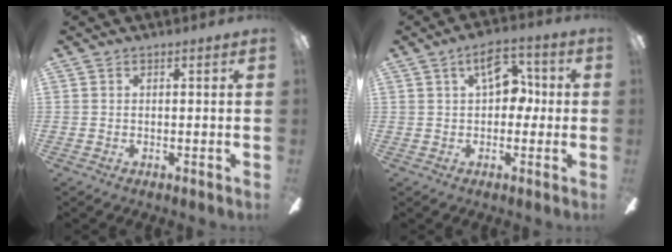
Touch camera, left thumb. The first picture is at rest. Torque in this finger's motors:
{"motor_torque": [-0.31, 0.19, -0.09, -0.27, 0.06]}